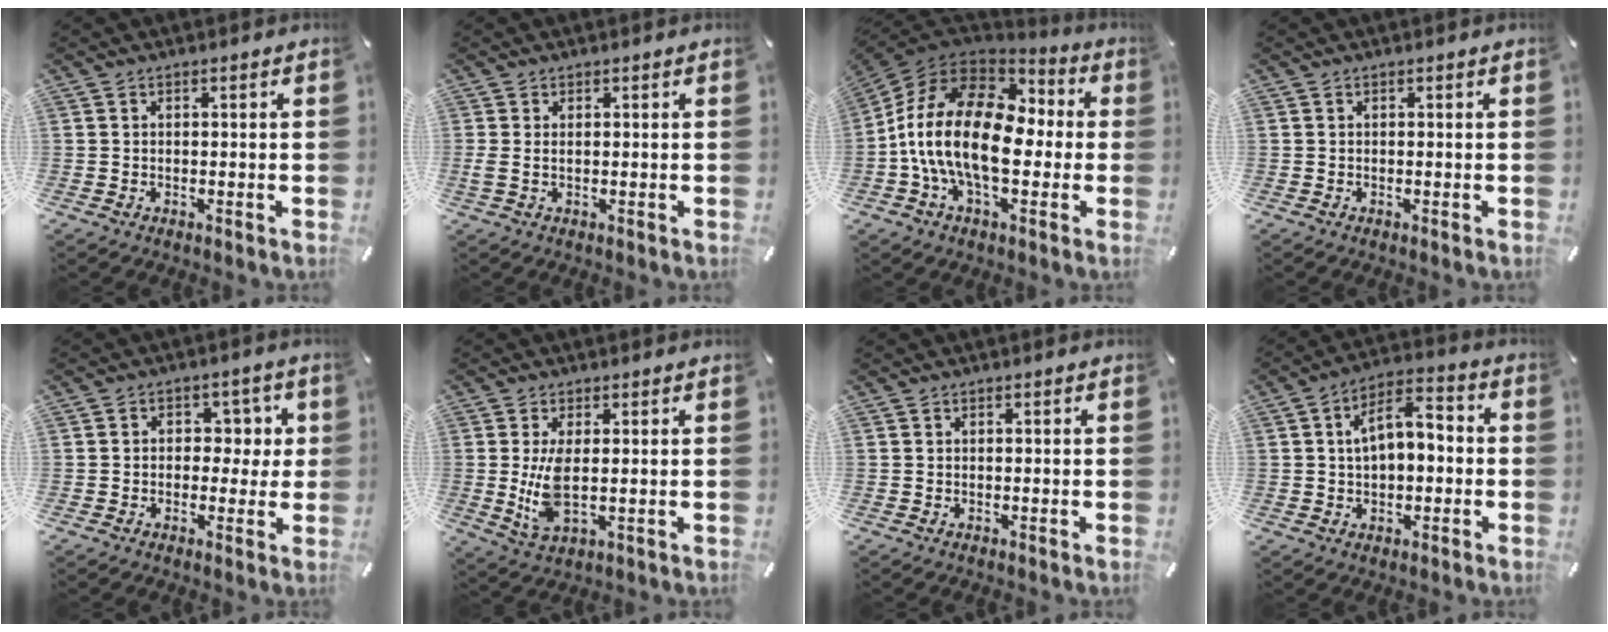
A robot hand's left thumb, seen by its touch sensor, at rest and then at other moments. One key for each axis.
{"total": 1.7, "fx": 0.3, "fy": 0.4, "fz": 1.6, "tx": -0.033, "ty": -0.001, "tz": 0.006}
{"total": 21.7, "fx": -2.7, "fy": 12.4, "fz": 17.6, "tx": -0.347, "ty": 0.024, "tz": -0.042}
{"total": 0.0}
{"total": 5.9, "fx": 0.3, "fy": 4.8, "fz": 3.4, "tx": -0.036, "ty": 0.002, "tz": -0.004}
{"total": 7.7, "fx": 0.7, "fy": 3.0, "fz": 7.1, "tx": -0.154, "ty": -0.019, "tz": 0.009}
{"total": 0.0}
{"total": 7.0, "fx": 0.3, "fy": 4.7, "fz": 5.1, "tx": -0.082, "ty": 0.008, "tz": 0.003}